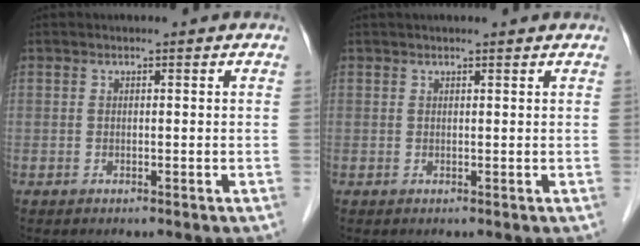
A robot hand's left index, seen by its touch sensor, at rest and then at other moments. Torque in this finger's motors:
{"motor_torque": [0.18, -0.23, -0.04, 0.01]}